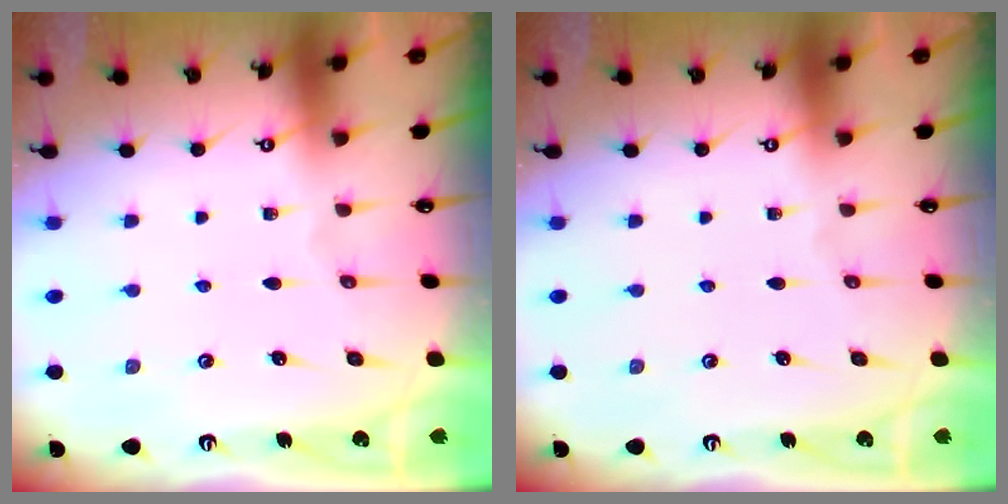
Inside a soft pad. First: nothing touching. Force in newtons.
{"total": 0.0}